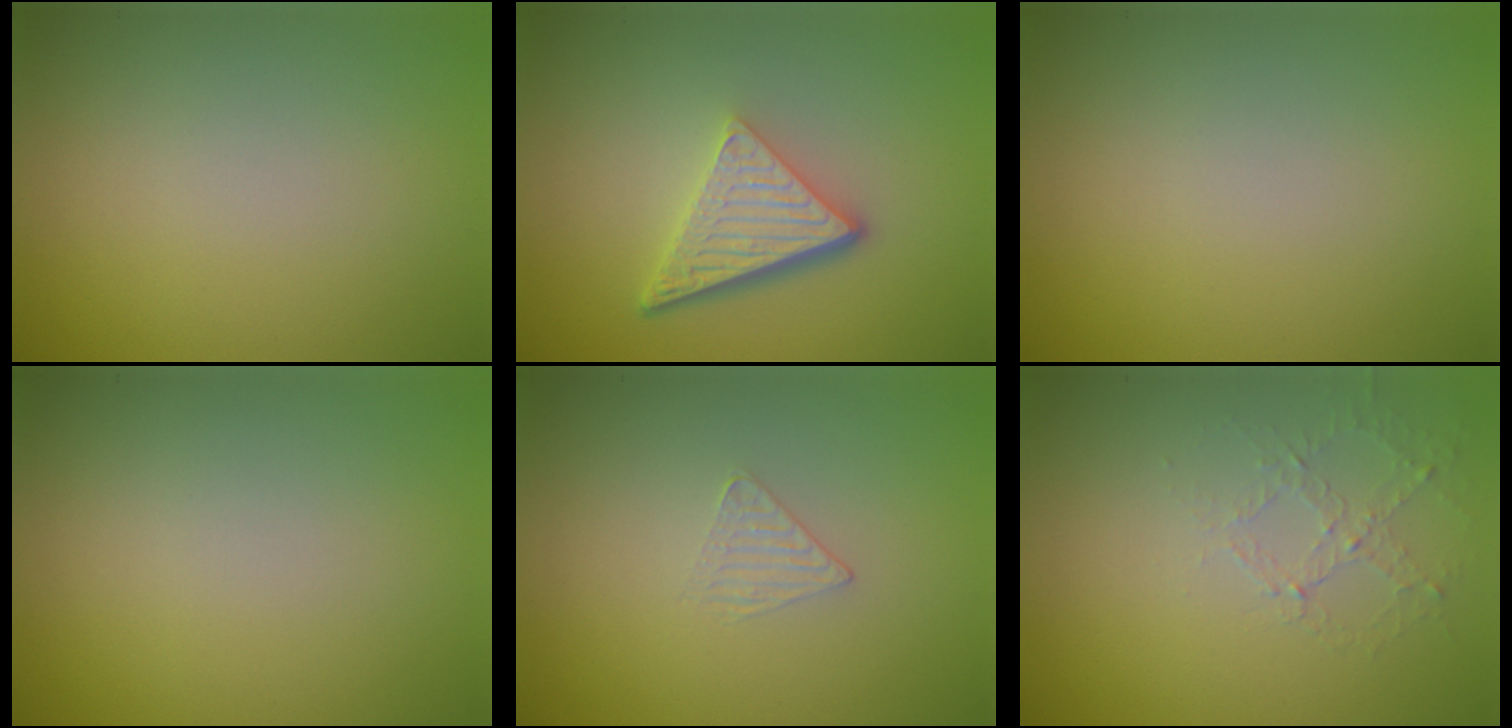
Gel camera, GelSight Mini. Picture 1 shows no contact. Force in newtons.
{"total": 5.1, "press": 3.6, "slide": 3.7}
{"total": 0.0}
{"total": 0.0}
{"total": 1.0, "press": 0.3, "slide": 0.9}
{"total": 1.1, "press": 0.5, "slide": 1.0}